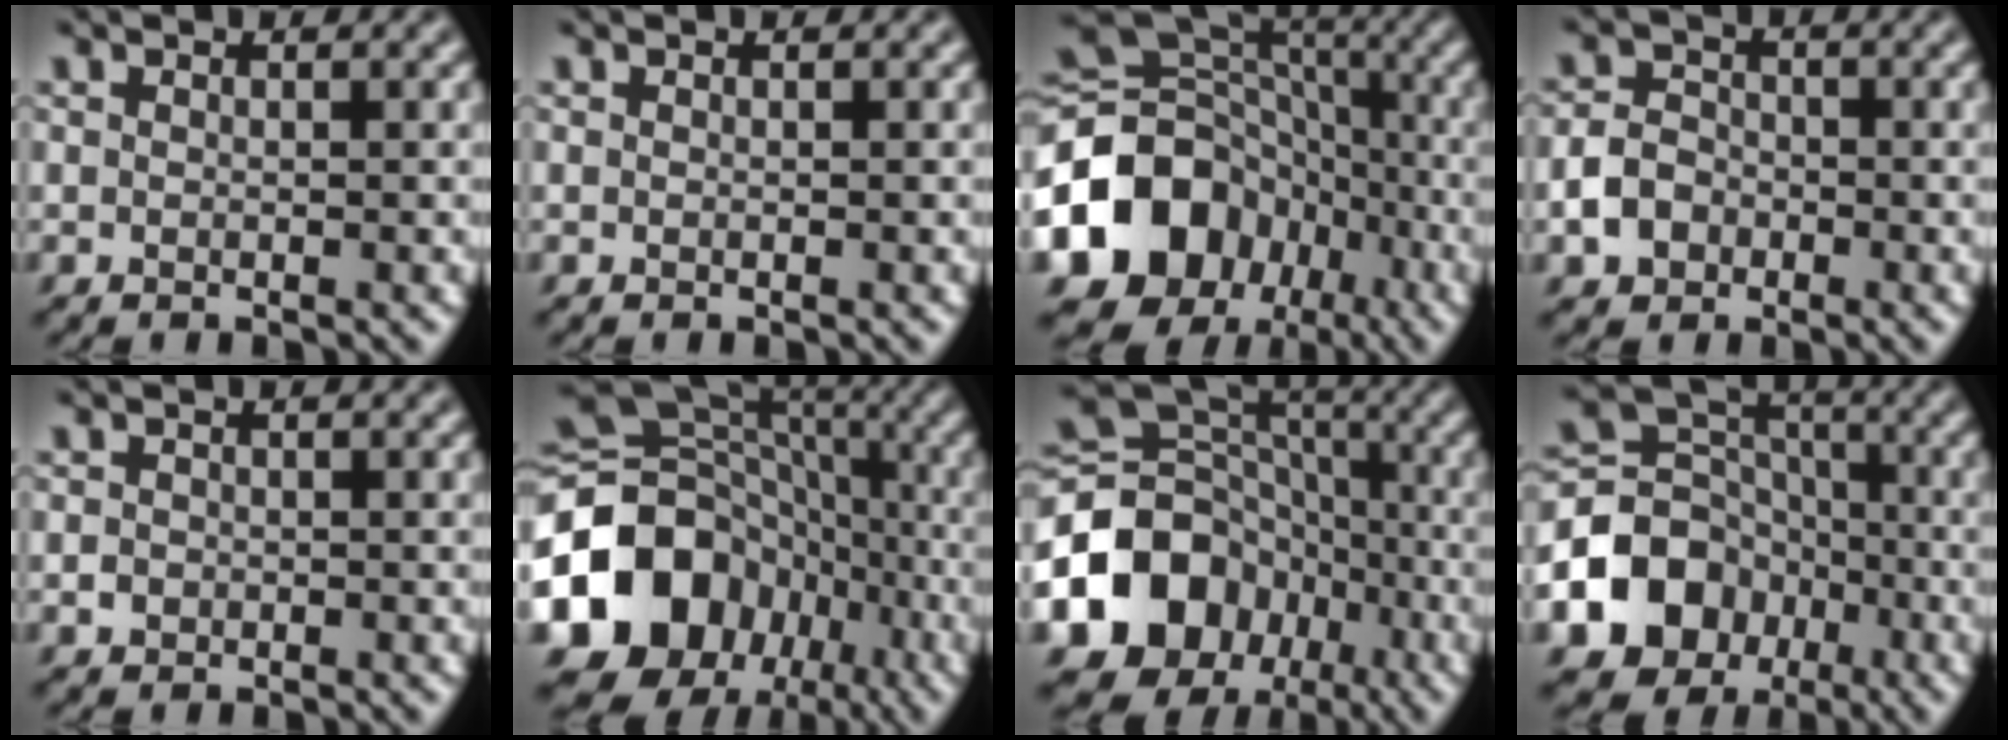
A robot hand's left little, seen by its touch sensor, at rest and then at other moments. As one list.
[{"total": 0.0}, {"total": 13.7, "force": [-4.9, 10.9, 6.5], "torque": [-0.146, 0.003, -0.100]}, {"total": 3.2, "force": [-1.4, 2.5, 1.4], "torque": [-0.027, 0.004, -0.029]}, {"total": 0.7, "force": [-0.3, 0.7, 0.1], "torque": [0.002, -0.003, -0.004]}, {"total": 16.6, "force": [-5.7, 13.5, 7.7], "torque": [-0.185, 0.009, -0.118]}, {"total": 12.3, "force": [-4.5, 9.9, 5.7], "torque": [-0.126, -0.001, -0.088]}, {"total": 9.9, "force": [-4.0, 8.0, 4.2], "torque": [-0.090, 0.001, -0.082]}]